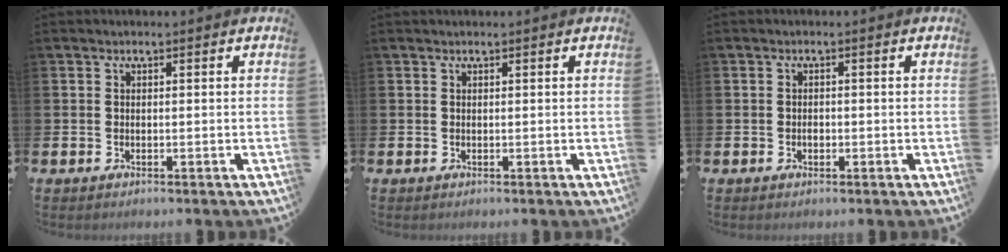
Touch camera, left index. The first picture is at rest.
{"total": 0.0}
{"total": 0.9, "force": [-0.2, 0.7, 0.6], "torque": [-0.005, 0.000, -0.006]}